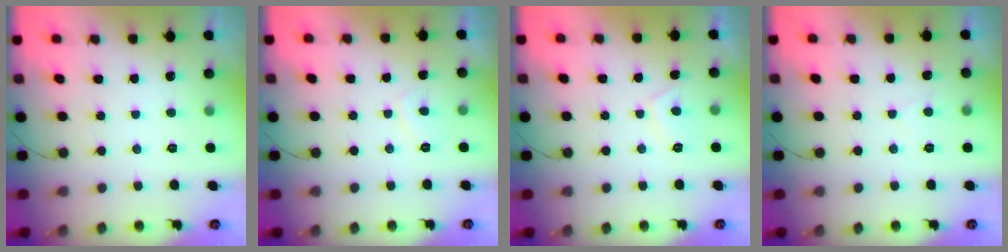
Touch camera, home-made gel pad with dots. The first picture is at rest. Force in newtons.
{"total": 2.0, "press": 1.9, "slide": 0.5}
{"total": 2.8, "press": 2.8, "slide": 0.7}
{"total": 3.1, "press": 3.1, "slide": 0.3}